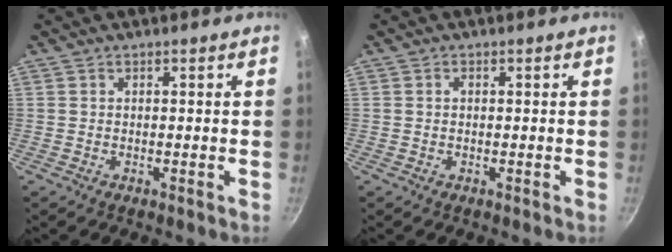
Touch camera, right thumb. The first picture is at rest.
{"total": 0.7, "force": [0.1, 0.5, 0.5], "torque": [-0.009, 0.004, 0.002]}